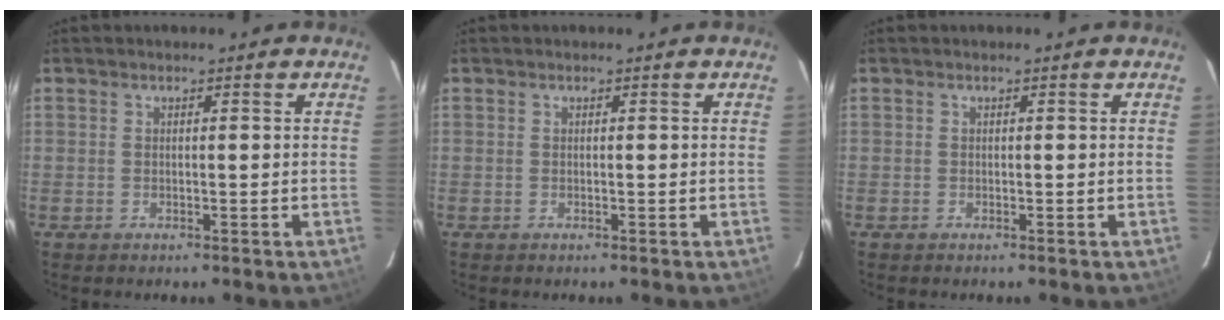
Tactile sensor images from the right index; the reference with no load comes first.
{"total": 0.0}
{"total": 0.0}